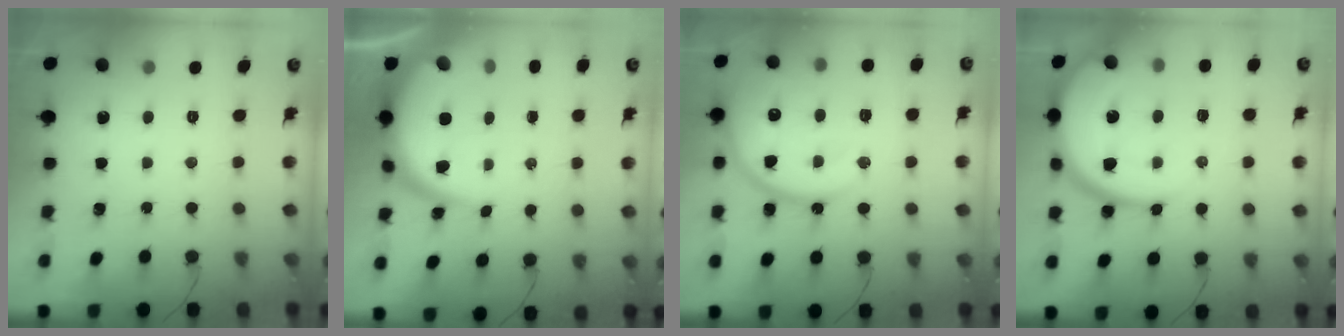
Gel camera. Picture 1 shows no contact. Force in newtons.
{"total": 10.9, "press": 10.9, "slide": 0.9}
{"total": 17.9, "press": 17.8, "slide": 1.5}
{"total": 15.0, "press": 14.9, "slide": 1.2}